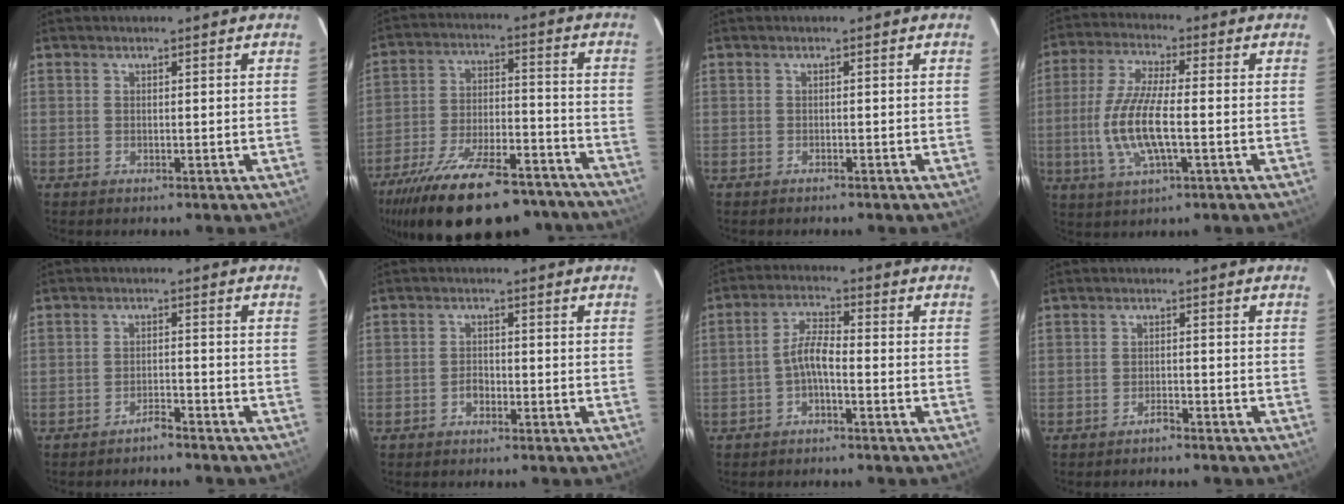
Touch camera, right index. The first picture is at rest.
{"total": 27.3, "force": [-21.7, 9.4, 13.6], "torque": [-0.254, -0.021, -0.312]}
{"total": 0.5, "force": [-0.5, 0.0, 0.1], "torque": [-0.001, 0.002, -0.007]}
{"total": 11.9, "force": [-2.1, 3.2, 11.3], "torque": [-0.236, -0.005, -0.044]}
{"total": 2.4, "force": [-2.4, 0.1, 0.6], "torque": [-0.018, 0.003, -0.037]}
{"total": 1.7, "force": [-1.1, 1.1, 0.8], "torque": [-0.015, 0.005, -0.020]}
{"total": 4.0, "force": [-1.9, 0.9, 3.4], "torque": [-0.075, 0.013, -0.039]}
{"total": 1.5, "force": [-1.5, 0.1, 0.3], "torque": [-0.010, 0.002, -0.023]}